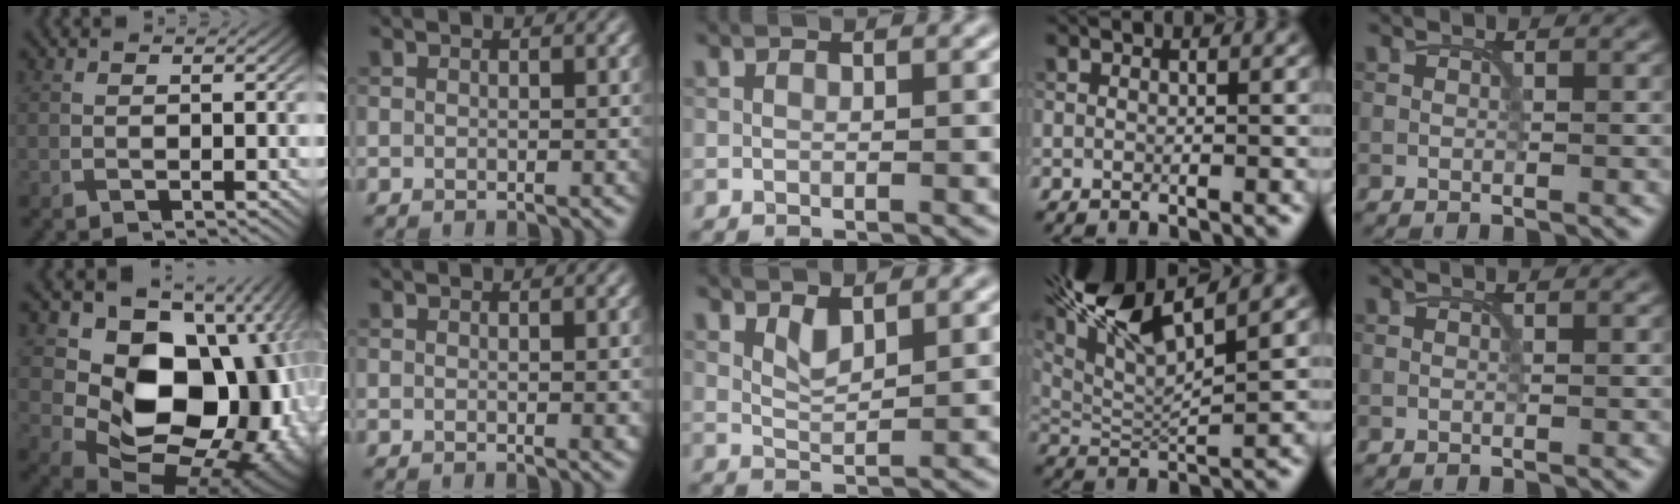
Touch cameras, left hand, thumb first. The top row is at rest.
{"thumb": {"total": 16.8, "force": [-0.4, 12.5, 11.3], "torque": [-0.140, -0.039, 0.019]}, "index": {"total": 0.6, "force": [0.0, 0.2, 0.6], "torque": [-0.005, -0.003, 0.000]}, "middle": {"total": 1.6, "force": [1.2, 0.4, 1.0], "torque": [-0.024, -0.005, 0.024]}, "ring": {"total": 9.0, "force": [5.8, 2.1, 6.6], "torque": [-0.138, 0.015, 0.110]}}